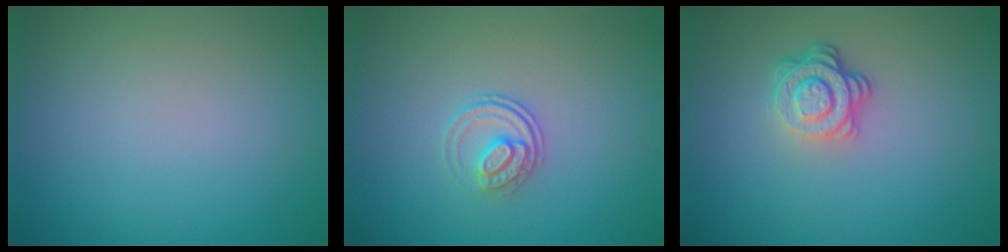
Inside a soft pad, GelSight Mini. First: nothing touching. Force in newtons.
{"total": 2.0, "press": 1.4, "slide": 1.3}
{"total": 3.7, "press": 2.7, "slide": 2.5}